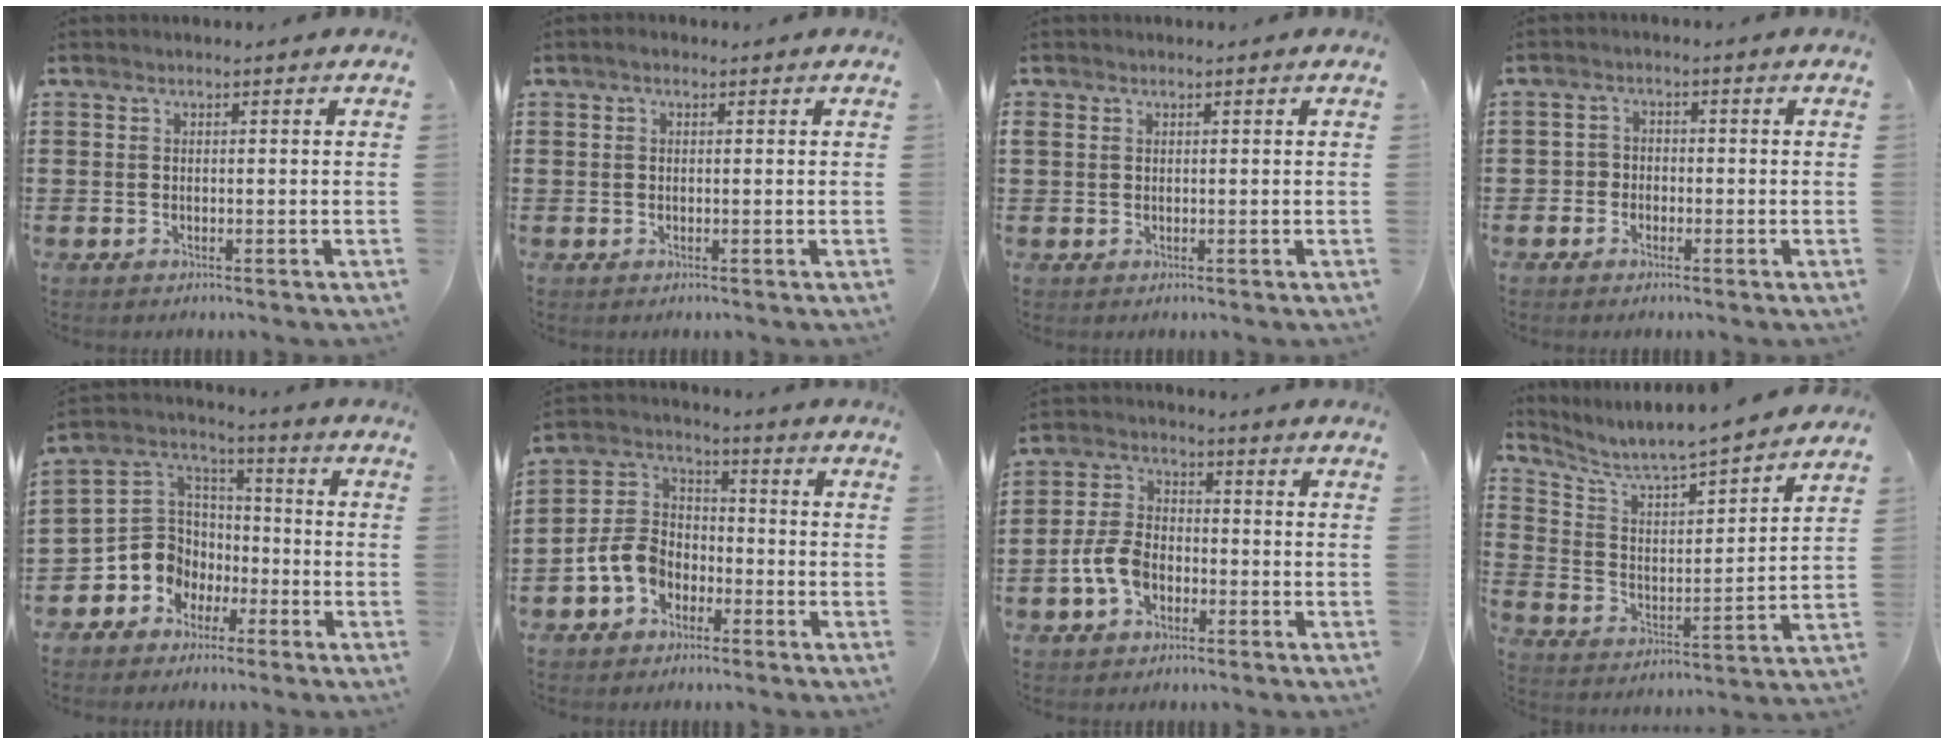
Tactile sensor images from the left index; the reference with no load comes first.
{"total": 0.8, "force": [0.0, 0.6, 0.5], "torque": [-0.011, 0.005, 0.000]}
{"total": 0.7, "force": [0.2, 0.6, 0.3], "torque": [-0.009, 0.007, 0.003]}
{"total": 2.0, "force": [-1.2, 1.6, 0.2], "torque": [-0.012, 0.004, -0.028]}
{"total": 8.1, "force": [-3.0, 7.4, 1.5], "torque": [-0.081, -0.001, -0.061]}
{"total": 7.2, "force": [-2.9, 5.6, 3.4], "torque": [-0.110, 0.006, -0.068]}
{"total": 6.6, "force": [-2.5, 4.1, 4.4], "torque": [-0.119, 0.001, -0.057]}
{"total": 5.9, "force": [5.6, 0.0, 2.0], "torque": [-0.068, -0.053, 0.088]}